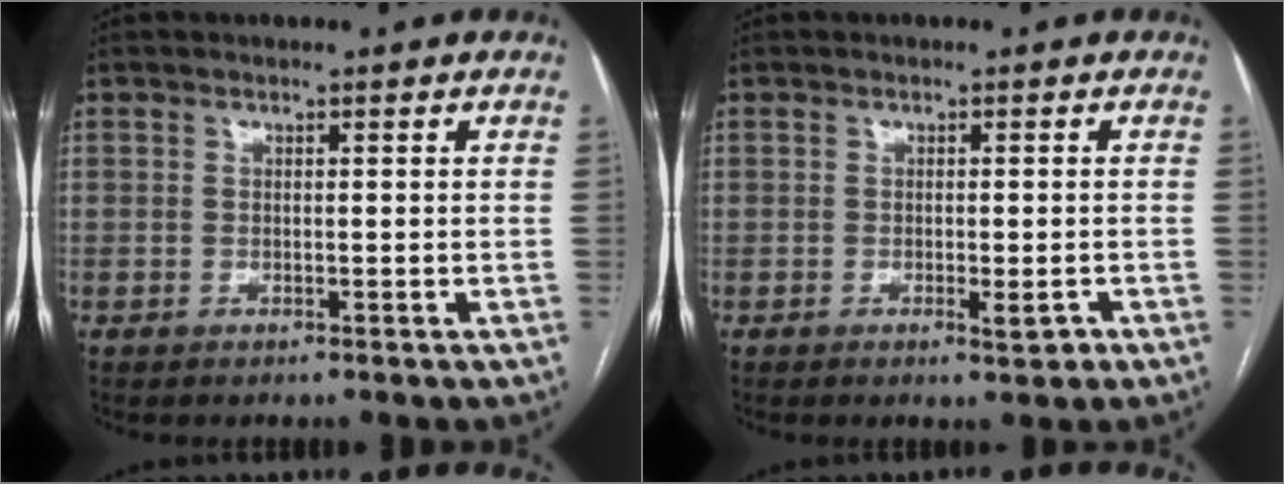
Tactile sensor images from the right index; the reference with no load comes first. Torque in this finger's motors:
{"motor_torque": [-1.01, 0.70, -0.20, -0.10]}